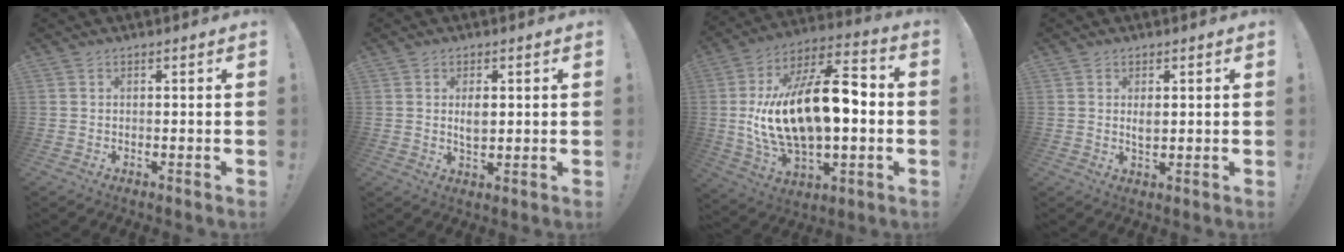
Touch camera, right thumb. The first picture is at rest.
{"total": 3.8, "force": [1.0, 2.1, 2.9], "torque": [-0.041, -0.004, 0.013]}
{"total": 24.8, "force": [0.3, 12.5, 21.5], "torque": [-0.385, -0.002, 0.008]}
{"total": 2.5, "force": [1.0, 1.4, 1.9], "torque": [-0.018, -0.006, 0.012]}